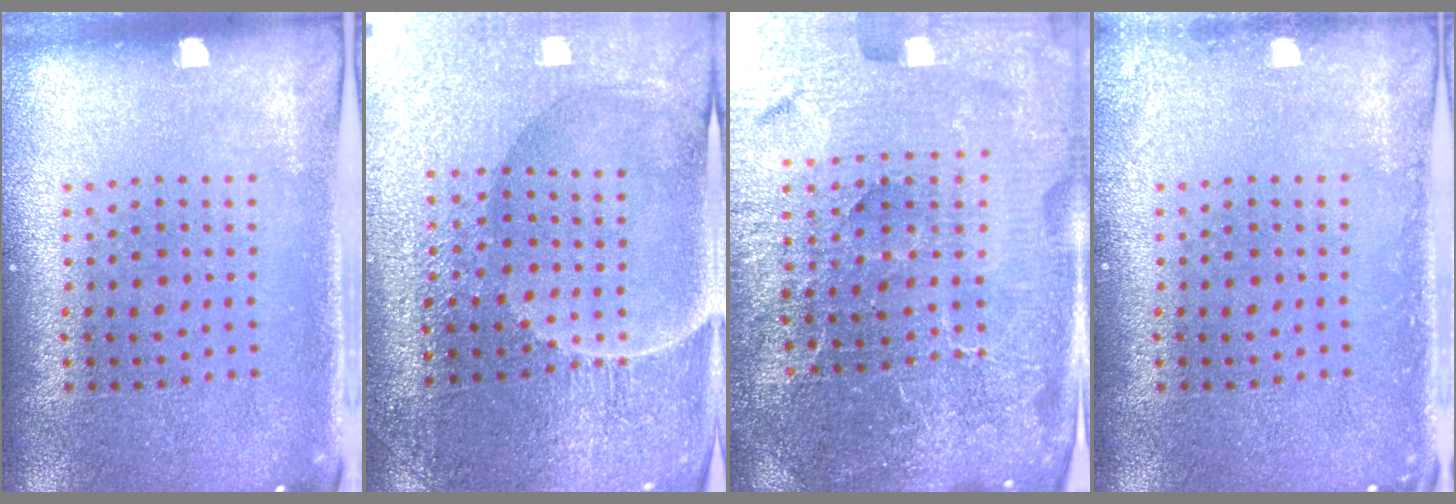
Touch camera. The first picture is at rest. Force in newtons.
{"total": 3.5, "press": 3.5, "slide": 0.3}
{"total": 6.1, "press": 5.4, "slide": 2.7}
{"total": 1.1, "press": 1.1, "slide": 0.1}